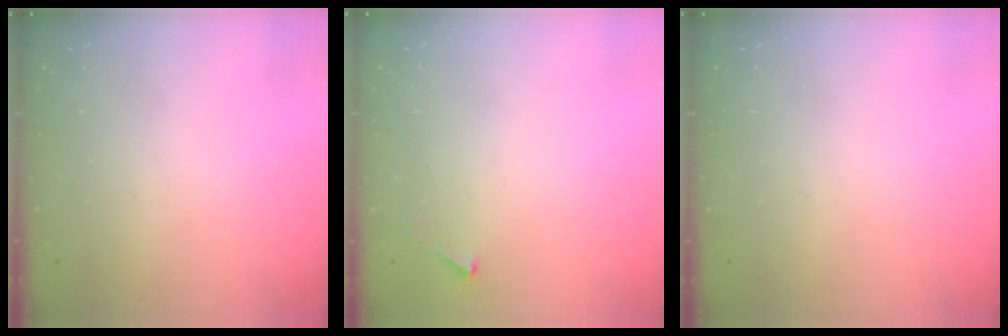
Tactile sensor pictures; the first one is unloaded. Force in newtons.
{"total": 2.5, "press": 2.5, "slide": 0.3}
{"total": 0.0}